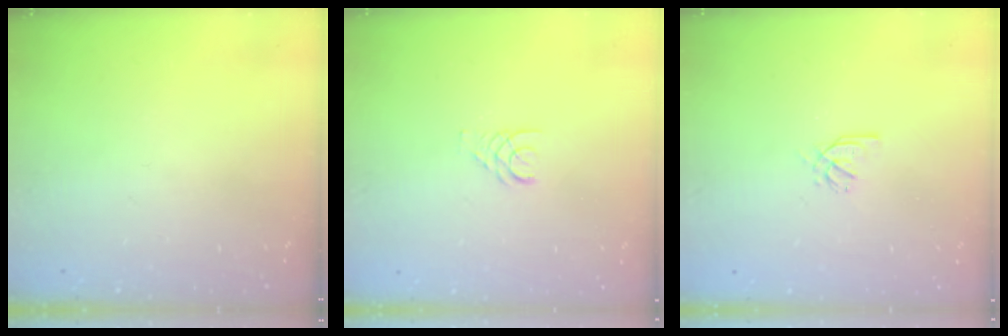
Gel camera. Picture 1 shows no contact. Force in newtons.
{"total": 1.7, "press": 1.7, "slide": 0.2}
{"total": 1.7, "press": 1.6, "slide": 0.5}